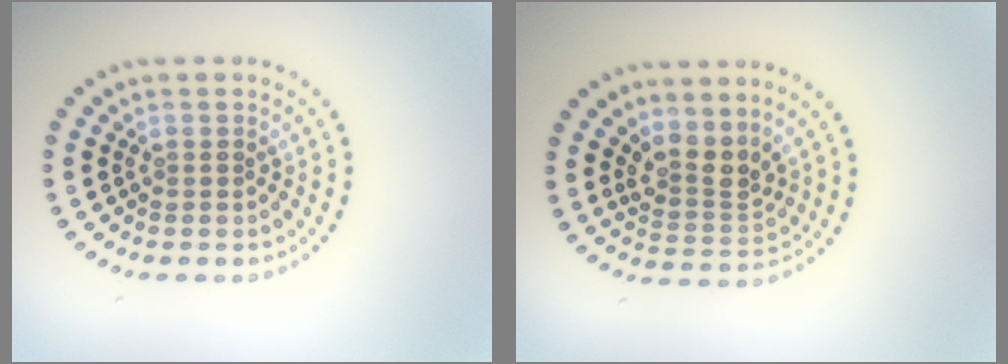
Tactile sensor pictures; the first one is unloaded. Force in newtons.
{"total": 2.9, "press": 2.1, "slide": 2.0}